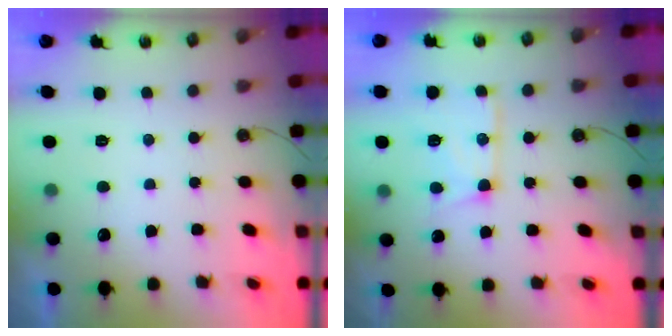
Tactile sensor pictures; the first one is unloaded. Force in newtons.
{"total": 14.0, "press": 14.0, "slide": 1.4}